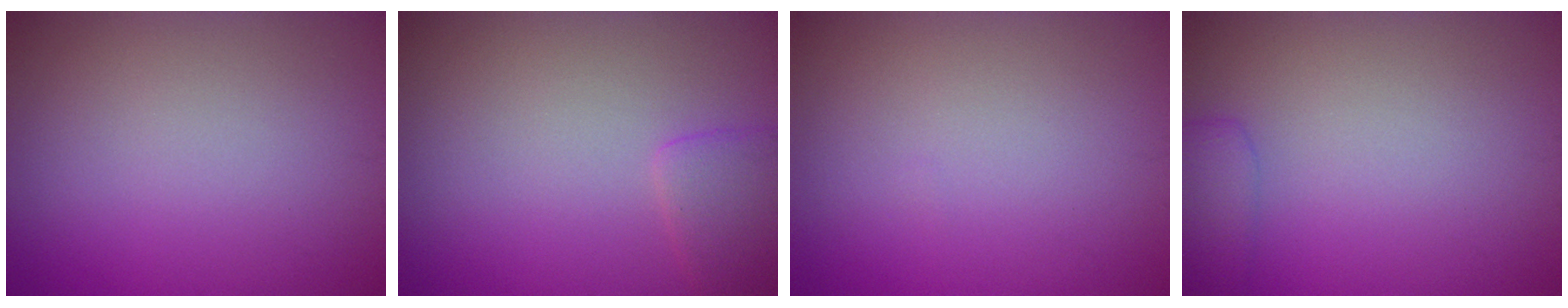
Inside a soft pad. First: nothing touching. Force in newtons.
{"total": 1.8, "press": 1.8, "slide": 0.2}
{"total": 0.0}
{"total": 2.3, "press": 2.3, "slide": 0.2}